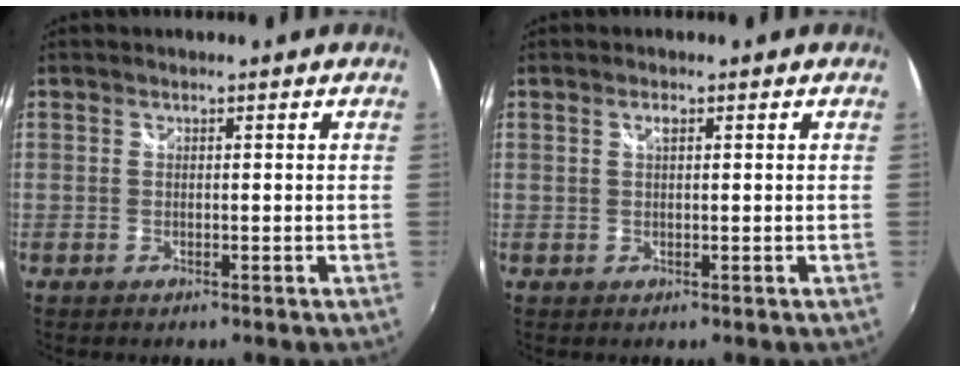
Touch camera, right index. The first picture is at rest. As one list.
[{"total": 1.0, "force": [0.6, 0.2, 0.8], "torque": [-0.015, 0.002, 0.008]}]